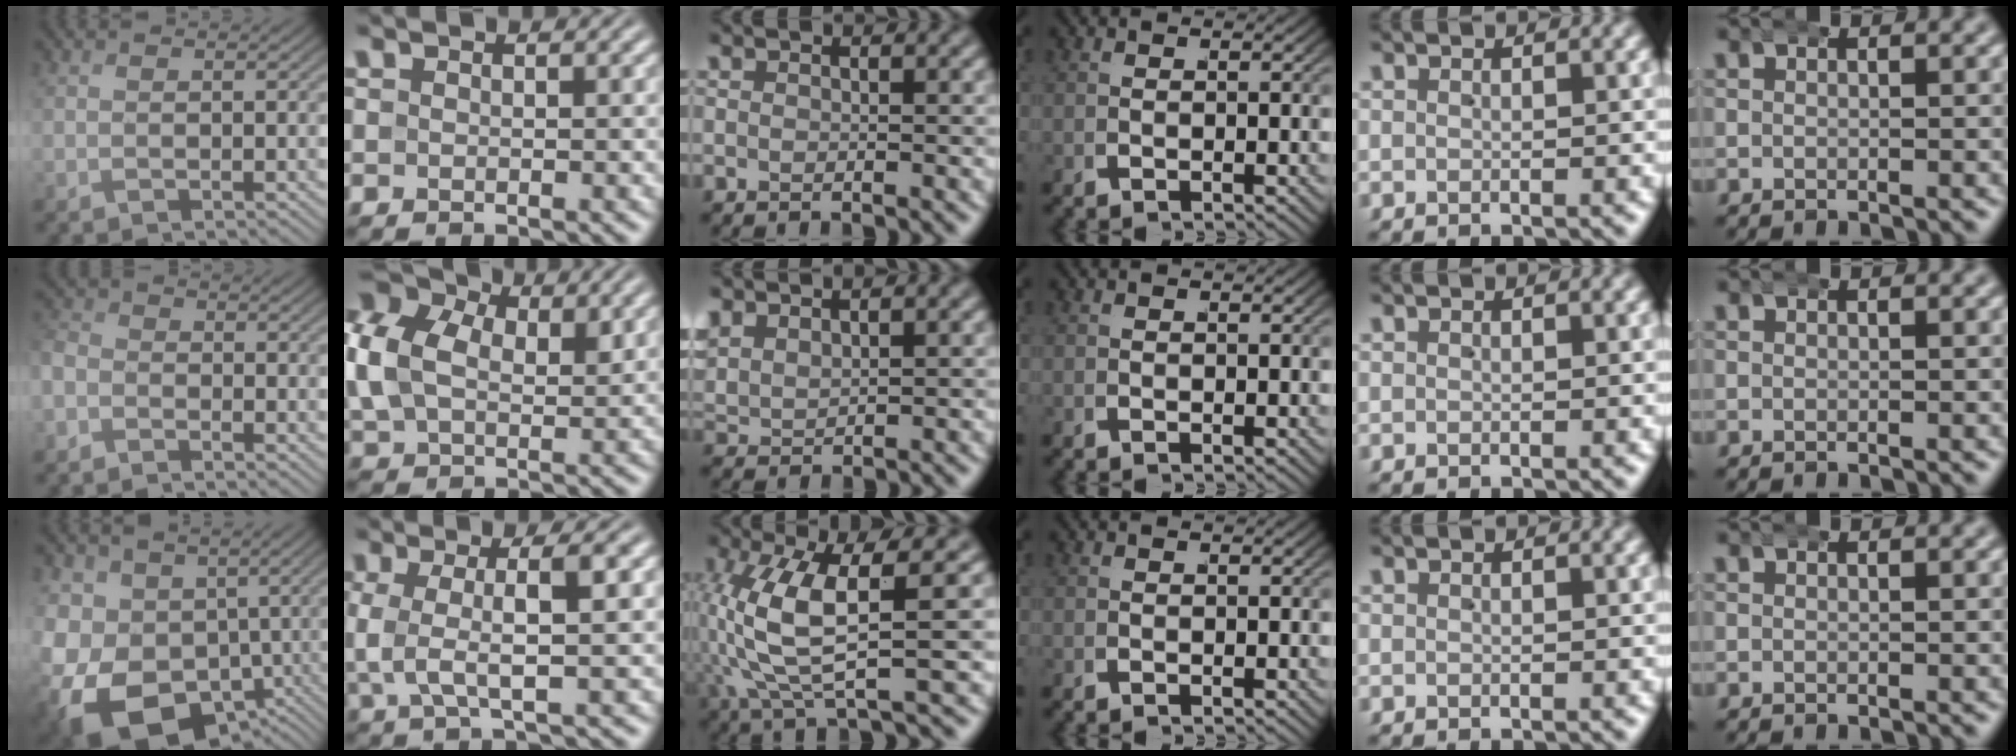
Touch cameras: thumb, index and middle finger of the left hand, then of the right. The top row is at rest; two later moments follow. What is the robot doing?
{"motion": "wrap", "object": "aluminum foil"}